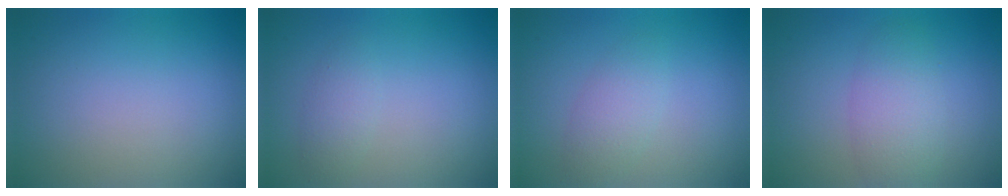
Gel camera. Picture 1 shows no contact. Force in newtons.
{"total": 1.5, "press": 1.5, "slide": 0.0}
{"total": 2.4, "press": 2.4, "slide": 0.1}
{"total": 4.0, "press": 4.0, "slide": 0.1}